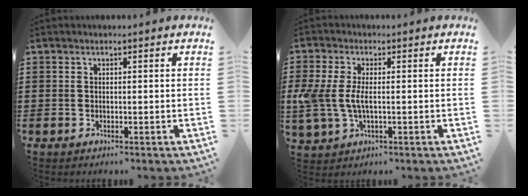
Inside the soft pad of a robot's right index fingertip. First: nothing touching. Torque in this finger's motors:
{"motor_torque": [0.51, 0.63, 0.17, 0.16]}